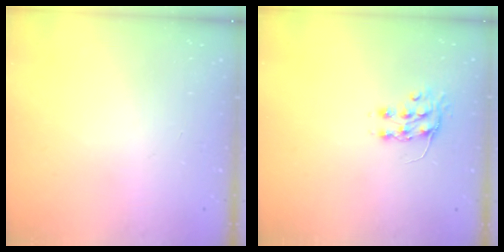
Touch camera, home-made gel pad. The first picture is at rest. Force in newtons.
{"total": 7.6, "press": 7.5, "slide": 0.9}